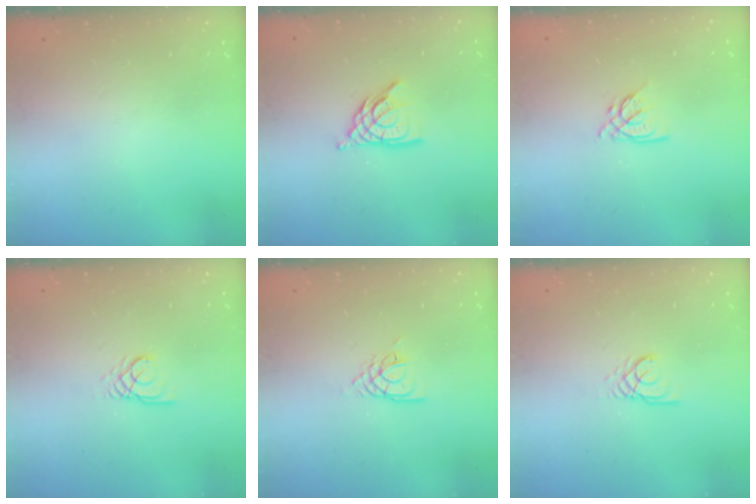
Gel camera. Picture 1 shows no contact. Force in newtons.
{"total": 9.4, "press": 9.3, "slide": 1.1}
{"total": 4.7, "press": 4.7, "slide": 0.2}
{"total": 2.6, "press": 2.6, "slide": 0.1}
{"total": 3.7, "press": 3.6, "slide": 0.6}
{"total": 2.6, "press": 2.6, "slide": 0.1}